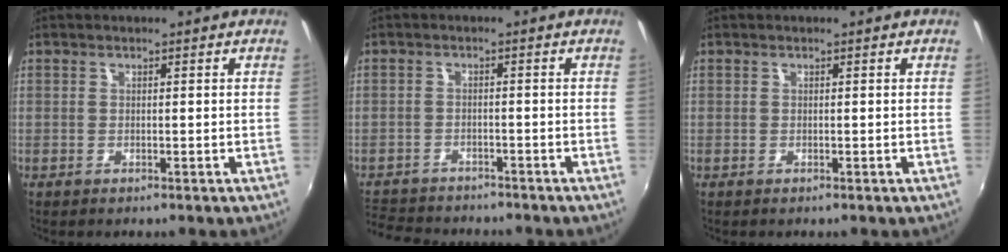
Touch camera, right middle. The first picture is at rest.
{"total": 7.5, "force": [-6.5, 3.5, 1.4], "torque": [-0.055, 0.010, -0.110]}
{"total": 0.0}